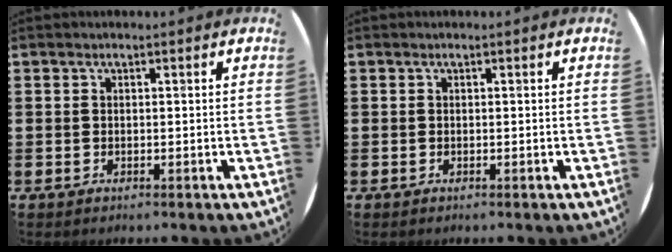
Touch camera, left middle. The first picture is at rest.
{"total": 0.0}